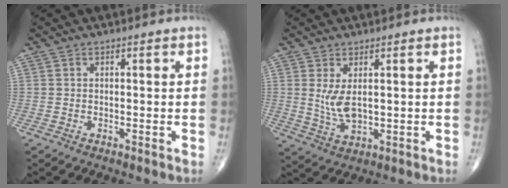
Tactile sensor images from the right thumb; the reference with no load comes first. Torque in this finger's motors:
{"motor_torque": [-0.97, 0.69, 0.37, 0.65, 0.03]}